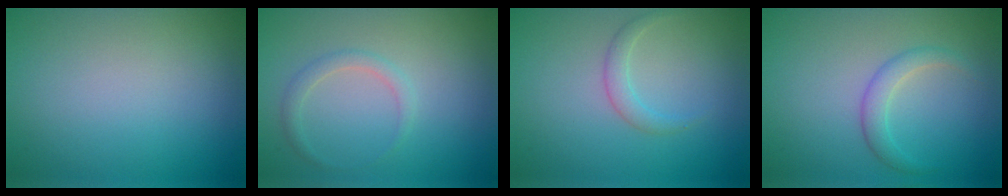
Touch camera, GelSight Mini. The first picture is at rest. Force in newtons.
{"total": 1.3, "press": 1.3, "slide": 0.1}
{"total": 1.4, "press": 1.4, "slide": 0.0}
{"total": 1.9, "press": 1.9, "slide": 0.2}